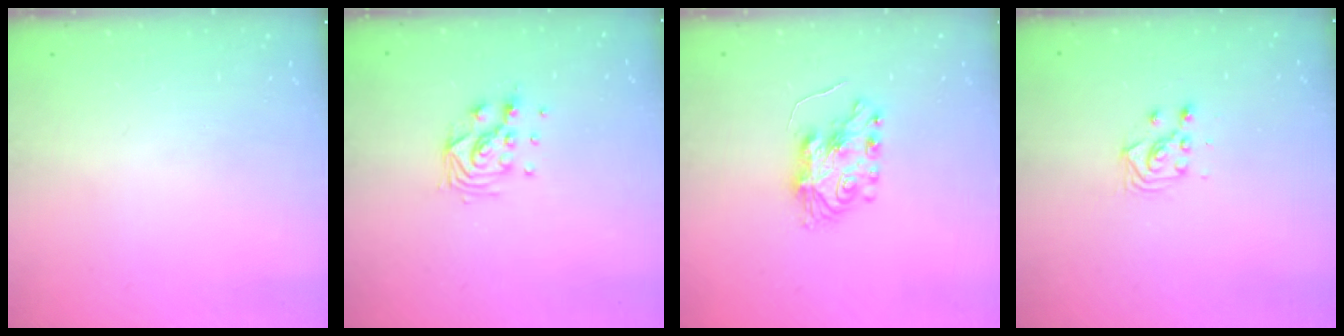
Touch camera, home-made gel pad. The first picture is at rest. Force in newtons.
{"total": 9.3, "press": 9.3, "slide": 0.9}
{"total": 8.7, "press": 8.6, "slide": 0.9}
{"total": 3.5, "press": 3.4, "slide": 1.1}